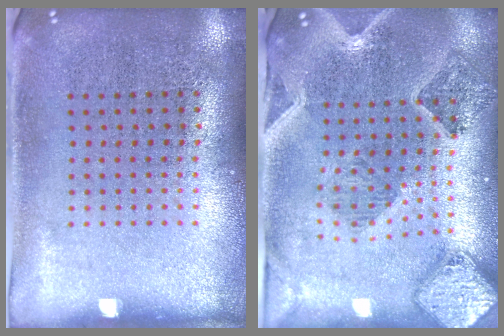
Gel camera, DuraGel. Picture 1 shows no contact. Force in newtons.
{"total": 1.8, "press": 1.7, "slide": 0.4}